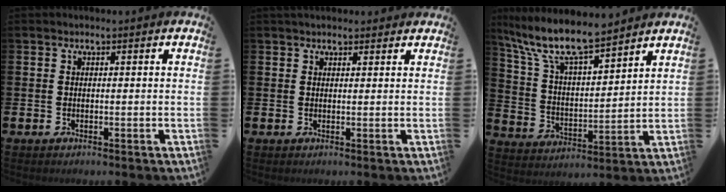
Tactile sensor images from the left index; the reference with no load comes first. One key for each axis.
{"total": 1.6, "fx": 1.4, "fy": 0.6, "fz": 0.2, "tx": 0.002, "ty": 0.000, "tz": 0.025}
{"total": 10.4, "fx": 9.2, "fy": 1.9, "fz": 4.5, "tx": -0.129, "ty": -0.050, "tz": 0.161}